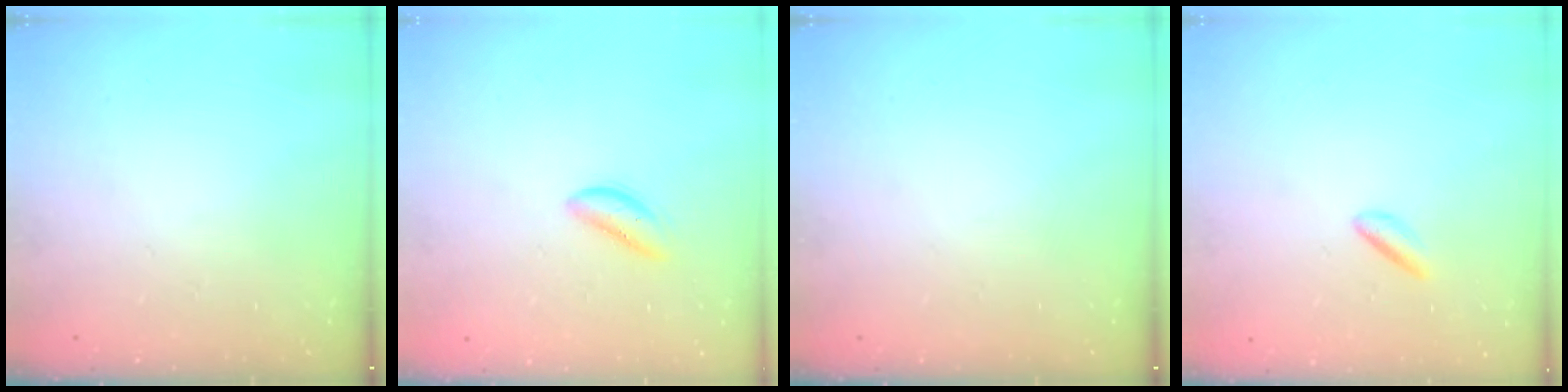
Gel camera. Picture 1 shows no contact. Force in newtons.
{"total": 2.2, "press": 2.2, "slide": 0.4}
{"total": 0.0}
{"total": 1.8, "press": 1.6, "slide": 0.9}